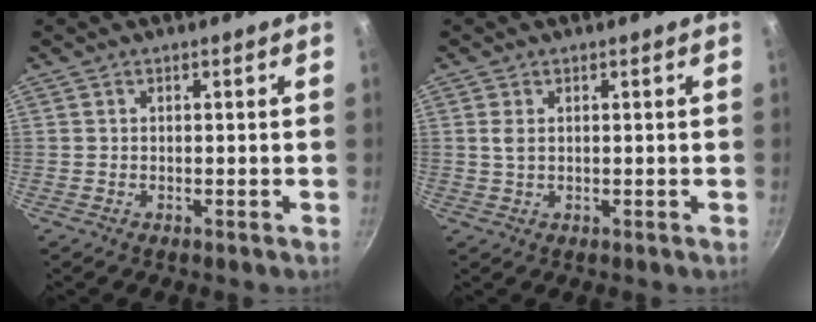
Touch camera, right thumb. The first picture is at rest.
{"total": 1.9, "force": [0.4, 1.1, 1.5], "torque": [-0.030, 0.000, 0.009]}